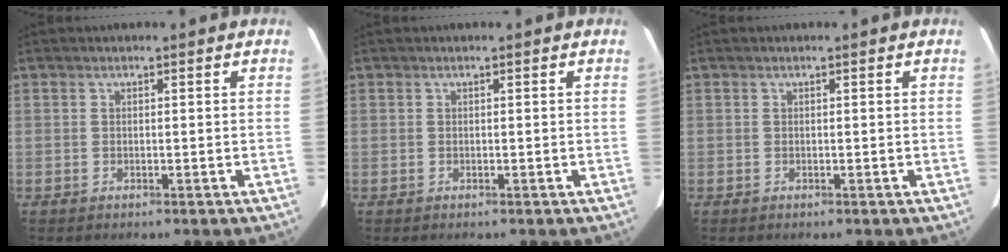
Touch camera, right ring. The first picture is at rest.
{"total": 0.0}
{"total": 0.0}